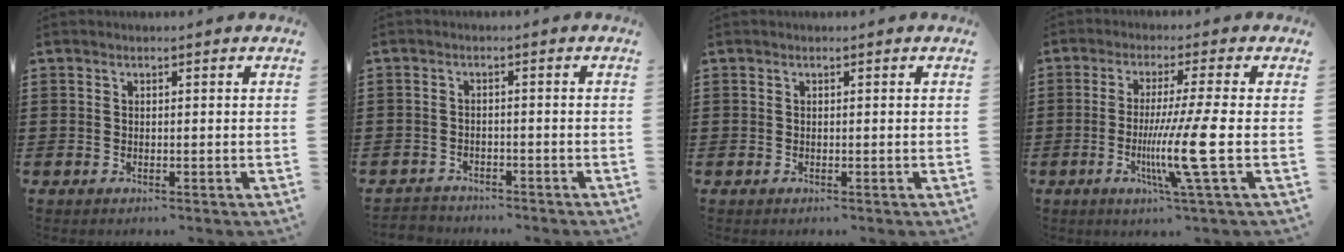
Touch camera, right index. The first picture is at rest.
{"total": 1.8, "force": [-1.8, 0.4, -0.2], "torque": [-0.003, 0.002, -0.041]}
{"total": 0.0}
{"total": 10.6, "force": [-2.2, -0.9, 10.4], "torque": [-0.203, -0.031, -0.048]}